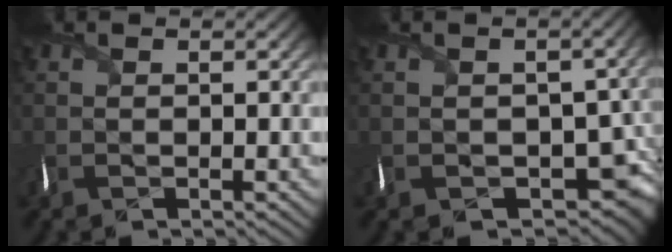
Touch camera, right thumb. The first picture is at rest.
{"total": 6.6, "force": [-1.0, 5.0, 4.2], "torque": [-0.073, -0.037, -0.007]}